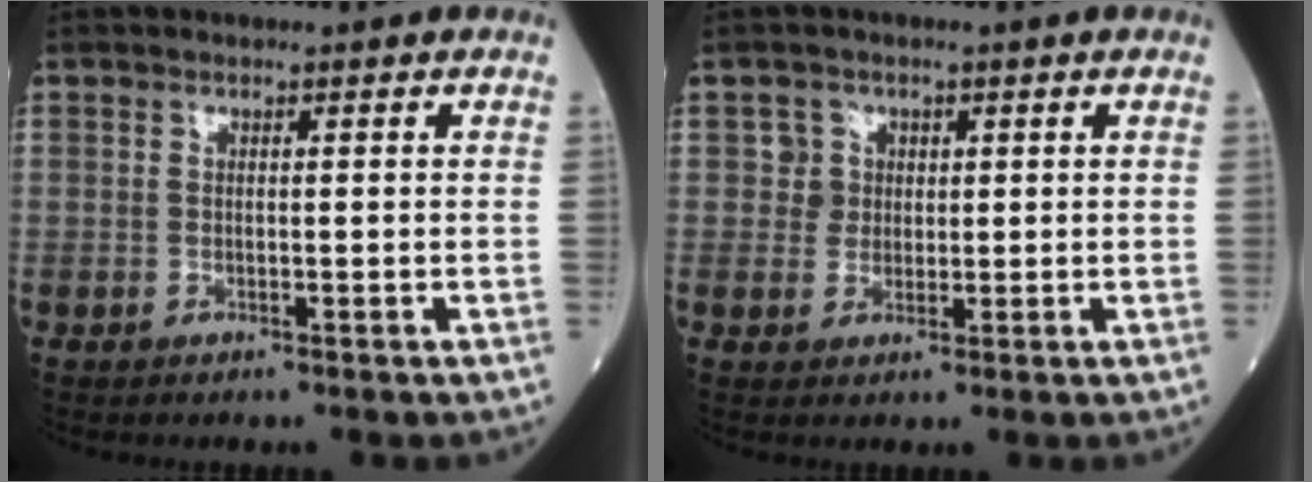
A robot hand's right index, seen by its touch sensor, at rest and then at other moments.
{"total": 2.7, "force": [0.7, 2.6, 0.0], "torque": [0.007, 0.002, 0.009]}